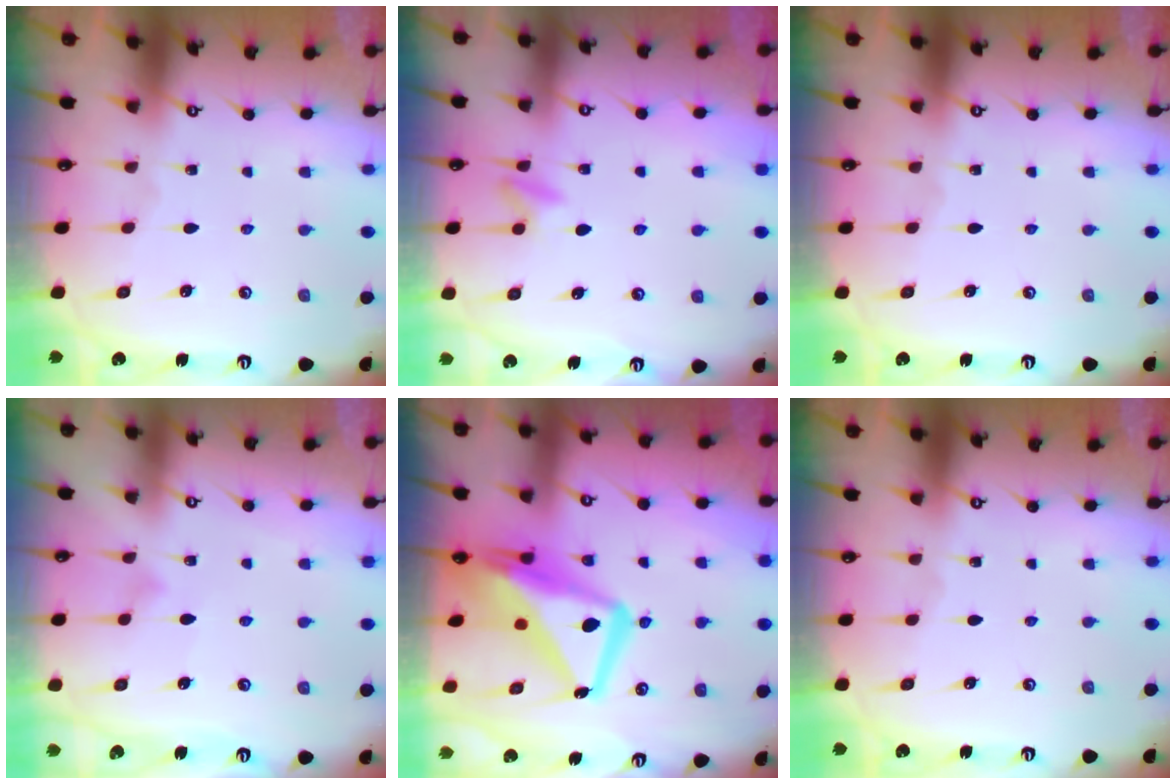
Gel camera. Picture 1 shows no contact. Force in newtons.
{"total": 5.4, "press": 5.1, "slide": 1.7}
{"total": 0.0}
{"total": 4.9, "press": 4.9, "slide": 0.4}
{"total": 16.9, "press": 16.9, "slide": 1.7}
{"total": 0.0}